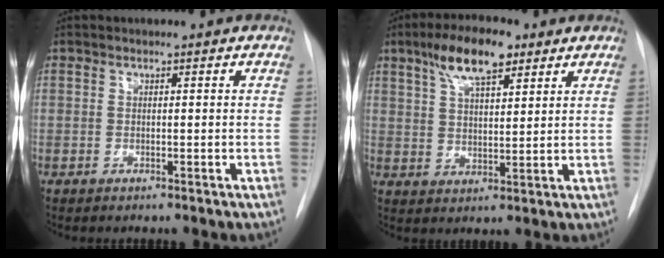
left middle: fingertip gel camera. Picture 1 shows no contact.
{"total": 9.4, "force": [5.8, 2.9, 6.9], "torque": [-0.132, 0.015, 0.103]}